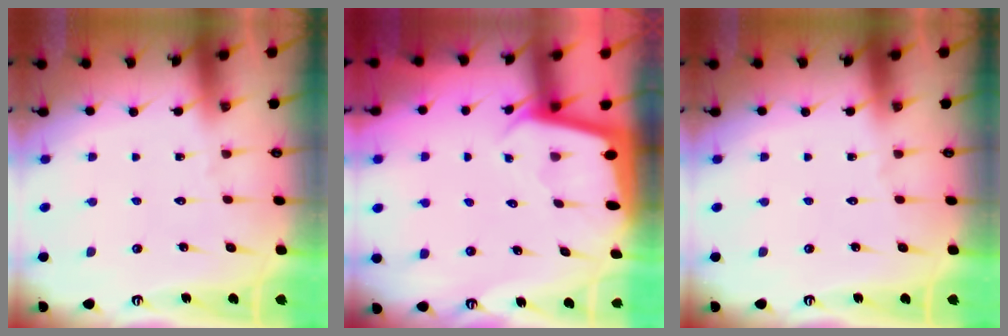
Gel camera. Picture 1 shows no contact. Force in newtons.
{"total": 2.0, "press": 2.0, "slide": 0.0}
{"total": 0.0}